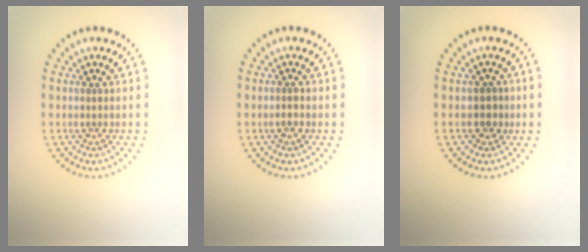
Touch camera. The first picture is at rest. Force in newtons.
{"total": 1.1, "press": 1.0, "slide": 0.5}
{"total": 1.8, "press": 1.5, "slide": 0.9}